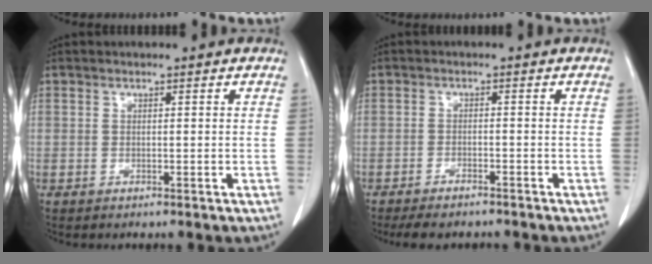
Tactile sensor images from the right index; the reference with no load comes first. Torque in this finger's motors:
{"motor_torque": [0.03, -0.04, 0.21, 0.04]}